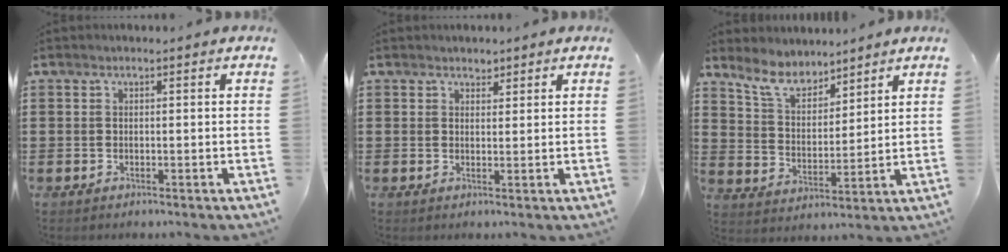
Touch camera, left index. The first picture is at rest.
{"total": 1.6, "force": [1.4, 0.8, 0.1], "torque": [0.002, 0.002, 0.025]}
{"total": 7.1, "force": [6.4, 2.3, 2.3], "torque": [-0.071, -0.018, 0.118]}